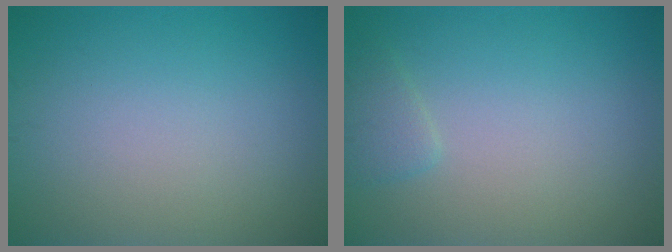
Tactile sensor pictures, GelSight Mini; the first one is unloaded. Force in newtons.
{"total": 1.3, "press": 1.3, "slide": 0.1}